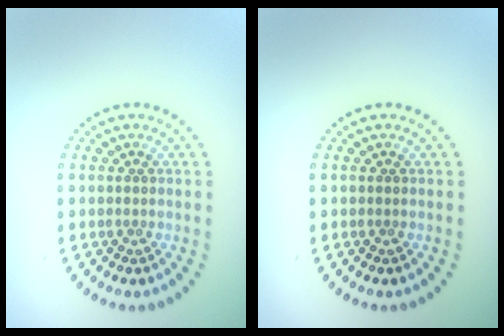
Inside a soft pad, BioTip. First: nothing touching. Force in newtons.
{"total": 0.0}